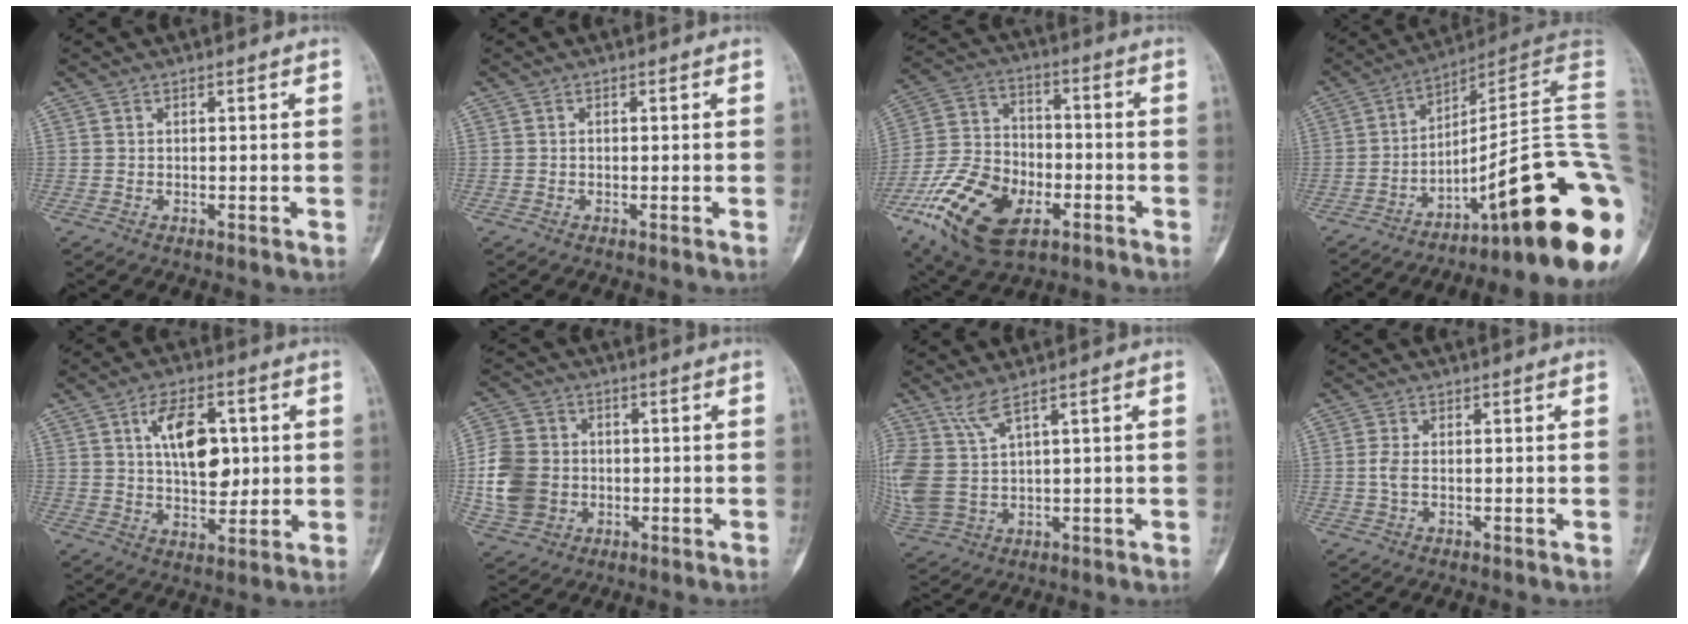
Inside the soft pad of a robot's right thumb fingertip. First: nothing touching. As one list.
[{"total": 0.0}, {"total": 19.8, "force": [-8.6, 11.5, 13.7], "torque": [-0.250, 0.031, -0.151]}, {"total": 26.4, "force": [-9.4, 4.2, 24.3], "torque": [-0.215, 0.081, -0.129]}, {"total": 11.5, "force": [2.6, 6.5, 9.1], "torque": [-0.122, -0.007, 0.047]}, {"total": 11.4, "force": [-1.5, 9.6, 6.1], "torque": [-0.116, 0.012, -0.027]}, {"total": 8.8, "force": [4.0, 3.3, 7.1], "torque": [-0.182, -0.015, 0.097]}, {"total": 1.9, "force": [-0.2, 0.7, 1.7], "torque": [-0.044, -0.002, -0.005]}]